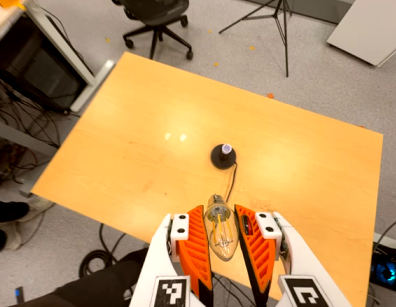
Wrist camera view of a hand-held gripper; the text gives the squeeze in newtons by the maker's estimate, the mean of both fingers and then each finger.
{"total": 10.6, "left": 10.3, "right": 10.8}